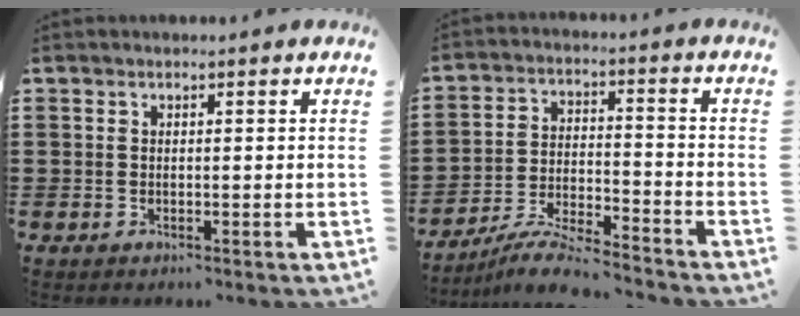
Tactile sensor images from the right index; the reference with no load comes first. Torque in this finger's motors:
{"motor_torque": [-0.09, 0.18, 0.10, -0.01]}